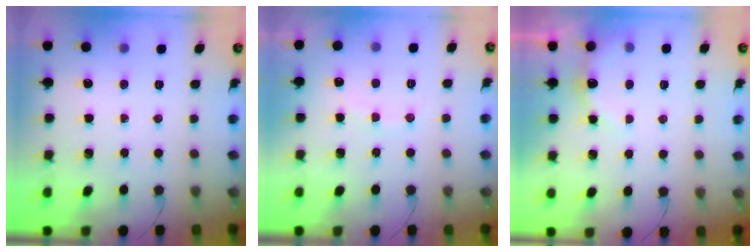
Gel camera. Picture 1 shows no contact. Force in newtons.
{"total": 7.1, "press": 7.0, "slide": 1.5}
{"total": 6.7, "press": 6.5, "slide": 1.4}